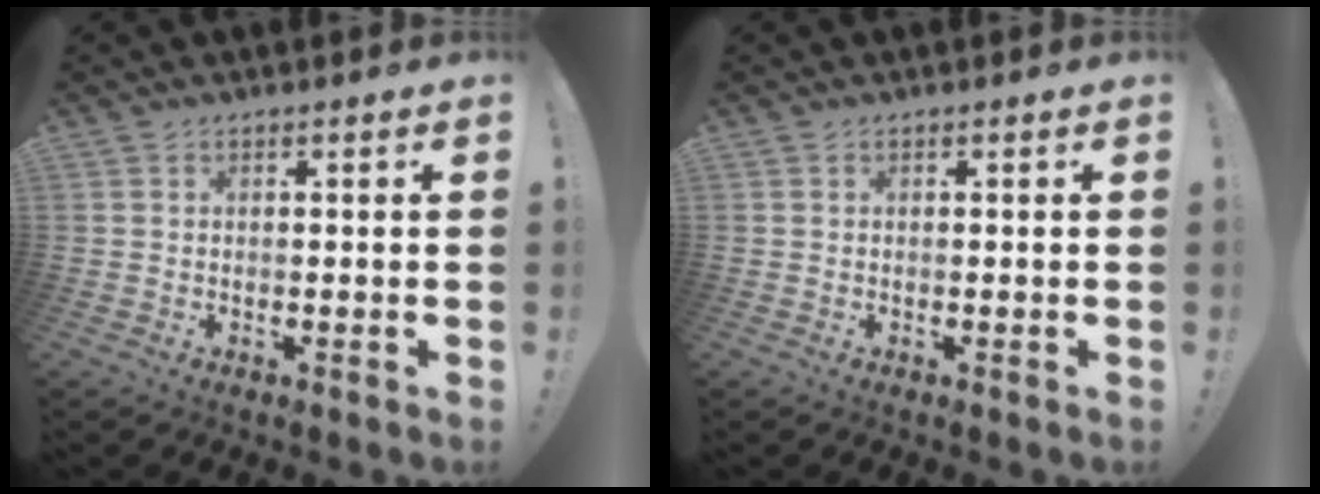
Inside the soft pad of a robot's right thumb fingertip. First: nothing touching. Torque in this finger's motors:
{"motor_torque": [-0.04, 0.02, -0.32, 0.30, 0.01]}